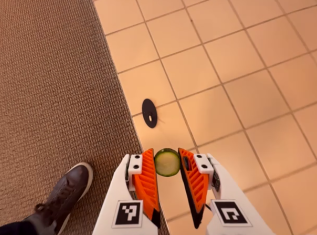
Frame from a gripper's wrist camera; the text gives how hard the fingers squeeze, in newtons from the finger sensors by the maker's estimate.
{"total": 7.0, "left": 6.9, "right": 7.2}